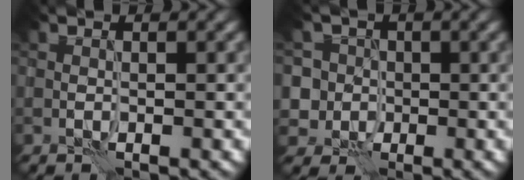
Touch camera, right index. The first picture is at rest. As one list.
[{"total": 6.7, "force": [1.6, 6.2, 1.9], "torque": [-0.032, 0.038, -0.007]}]